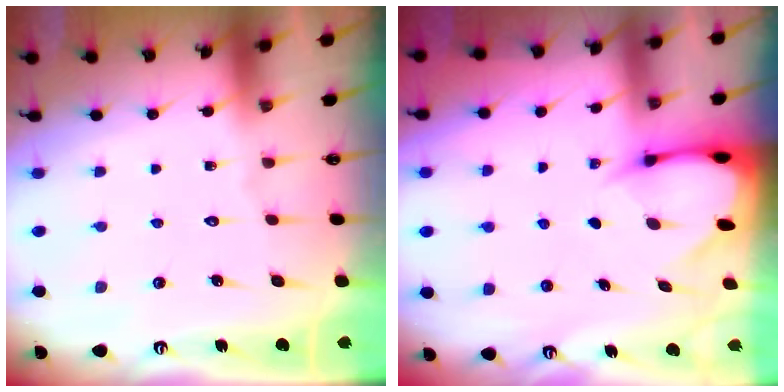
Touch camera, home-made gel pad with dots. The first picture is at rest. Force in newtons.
{"total": 3.7, "press": 3.6, "slide": 0.5}